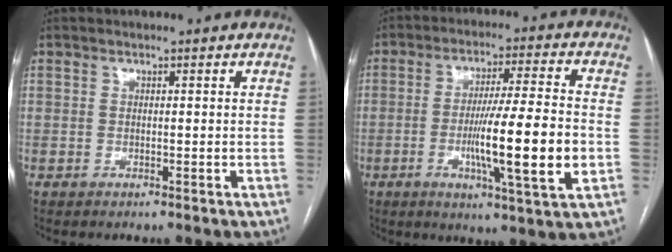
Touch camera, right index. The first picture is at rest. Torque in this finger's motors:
{"motor_torque": [1.51, -0.63, 0.74, 0.21]}